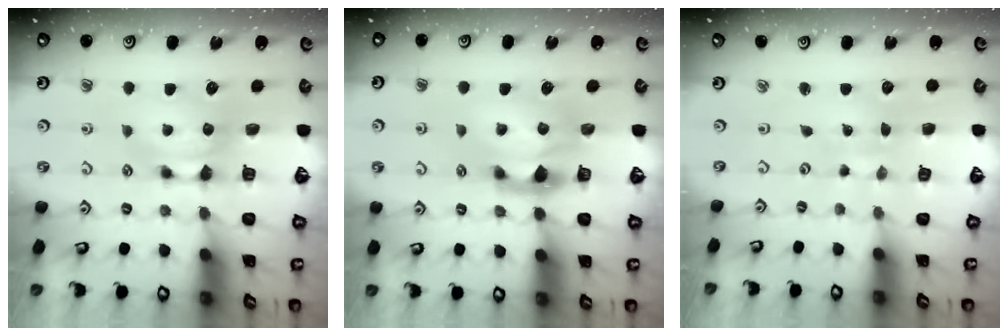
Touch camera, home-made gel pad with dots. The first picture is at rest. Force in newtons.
{"total": 3.1, "press": 2.8, "slide": 1.3}
{"total": 6.7, "press": 6.6, "slide": 0.5}